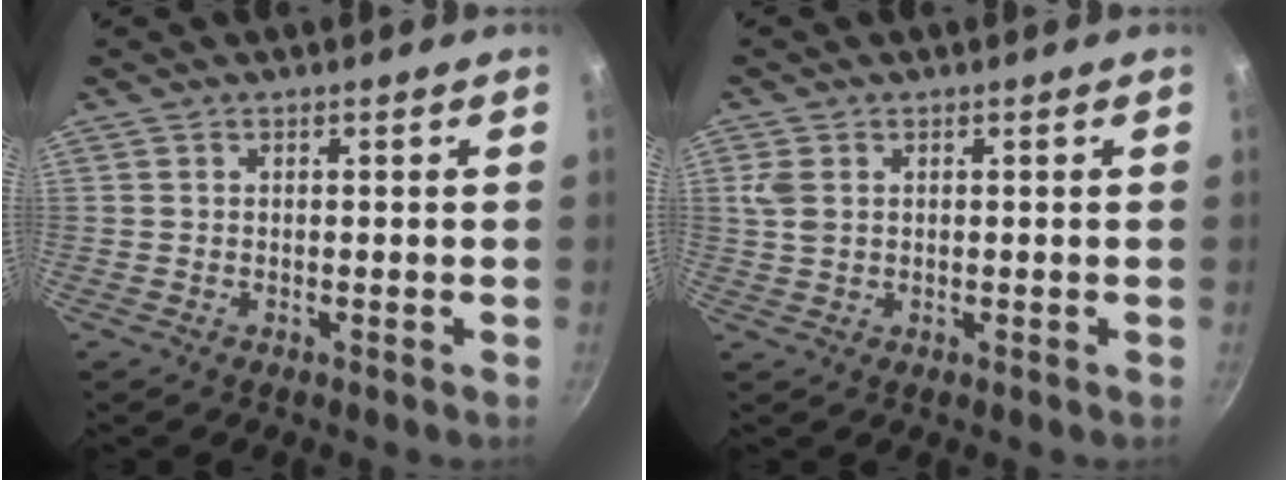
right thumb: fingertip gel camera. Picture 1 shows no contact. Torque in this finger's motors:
{"motor_torque": [0.16, 1.15, 0.56, 0.31, -0.02]}